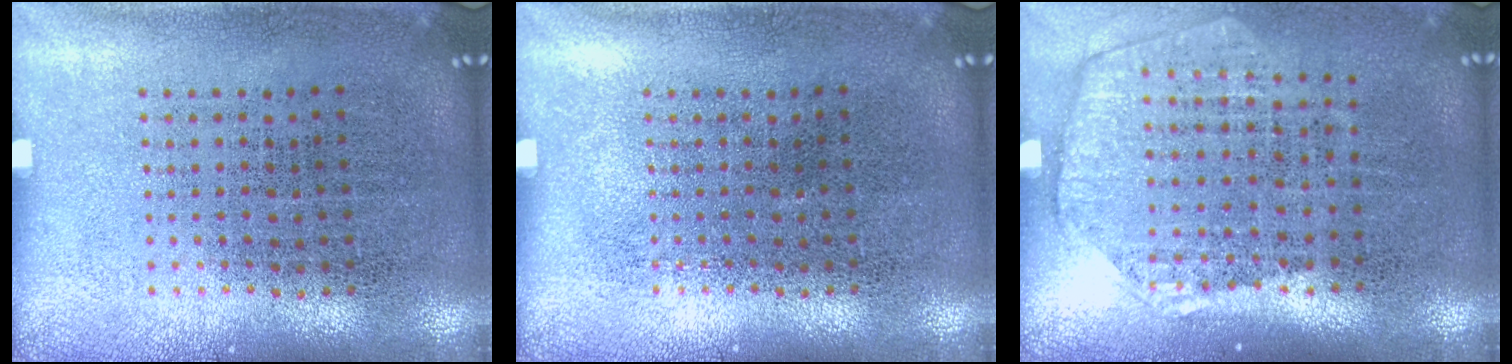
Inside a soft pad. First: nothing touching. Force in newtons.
{"total": 0.0}
{"total": 1.8, "press": 1.7, "slide": 0.8}